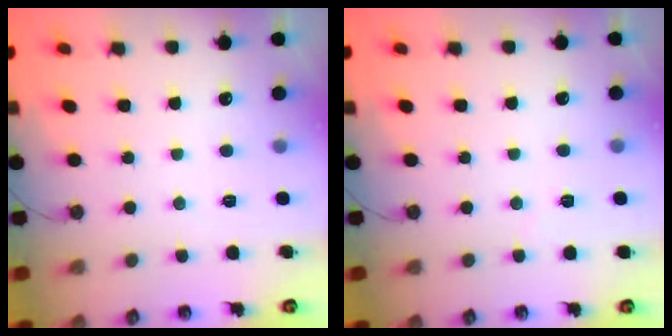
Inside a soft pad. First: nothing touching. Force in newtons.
{"total": 3.0, "press": 3.0, "slide": 0.3}